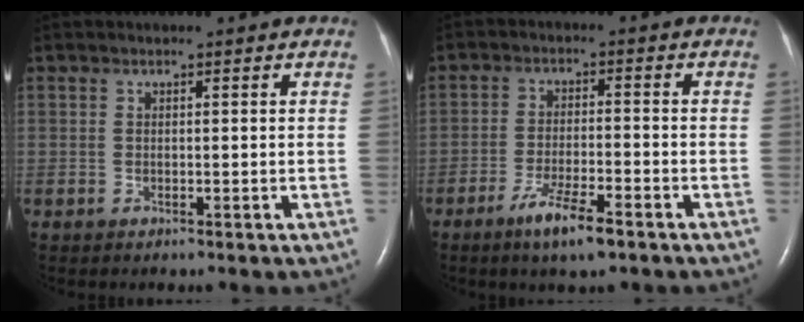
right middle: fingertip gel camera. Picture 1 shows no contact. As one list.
[{"total": 7.2, "force": [-4.7, 0.4, 5.5], "torque": [-0.111, -0.014, -0.085]}]